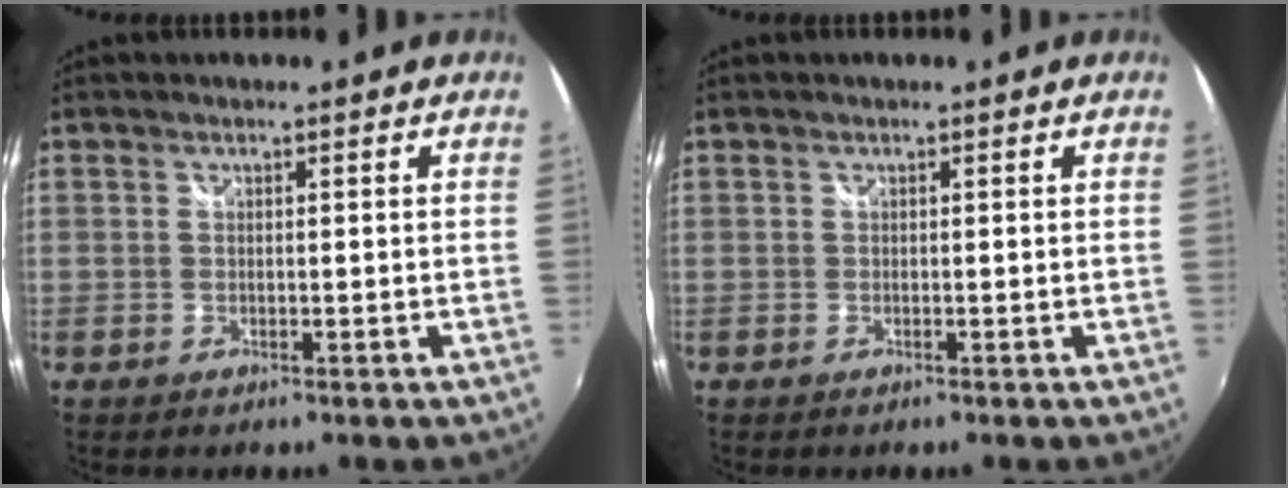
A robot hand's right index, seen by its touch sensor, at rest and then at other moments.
{"total": 0.0}